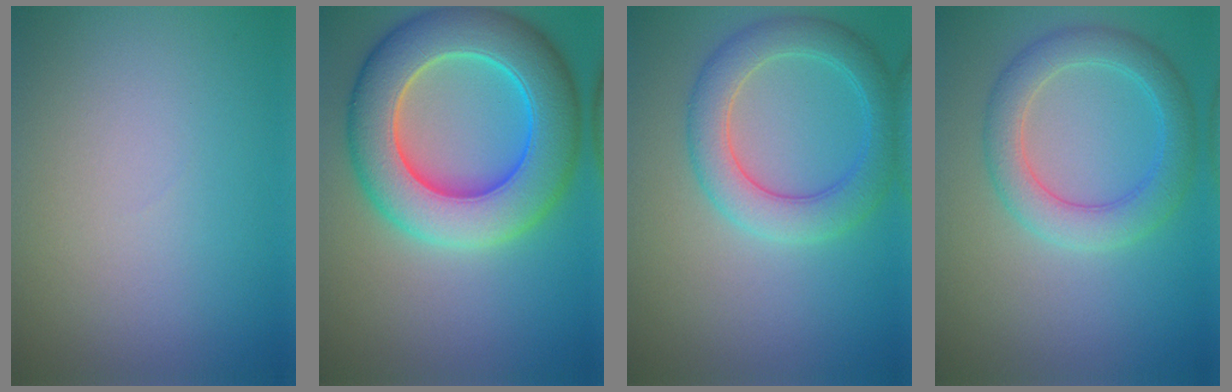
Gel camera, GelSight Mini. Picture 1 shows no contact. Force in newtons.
{"total": 10.8, "press": 10.8, "slide": 0.4}
{"total": 4.8, "press": 4.8, "slide": 0.2}
{"total": 3.6, "press": 3.6, "slide": 0.3}